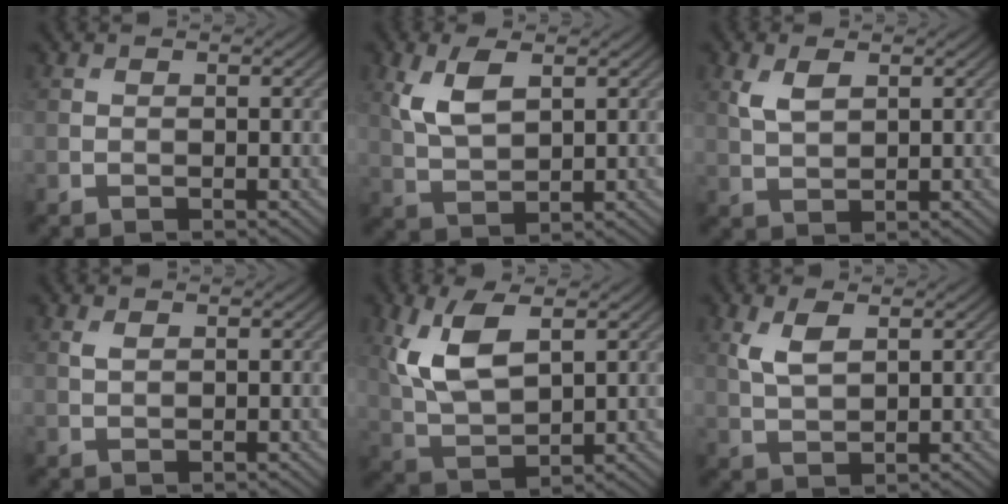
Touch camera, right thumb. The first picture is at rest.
{"total": 5.9, "force": [2.3, 2.9, 4.6], "torque": [-0.110, -0.001, 0.047]}
{"total": 3.4, "force": [1.5, 1.7, 2.6], "torque": [-0.062, 0.000, 0.034]}
{"total": 1.0, "force": [0.5, 0.5, 0.7], "torque": [-0.023, -0.001, 0.012]}
{"total": 9.2, "force": [3.1, 4.5, 7.4], "torque": [-0.171, 0.002, 0.060]}
{"total": 4.0, "force": [1.7, 1.8, 3.1], "torque": [-0.076, 0.002, 0.037]}